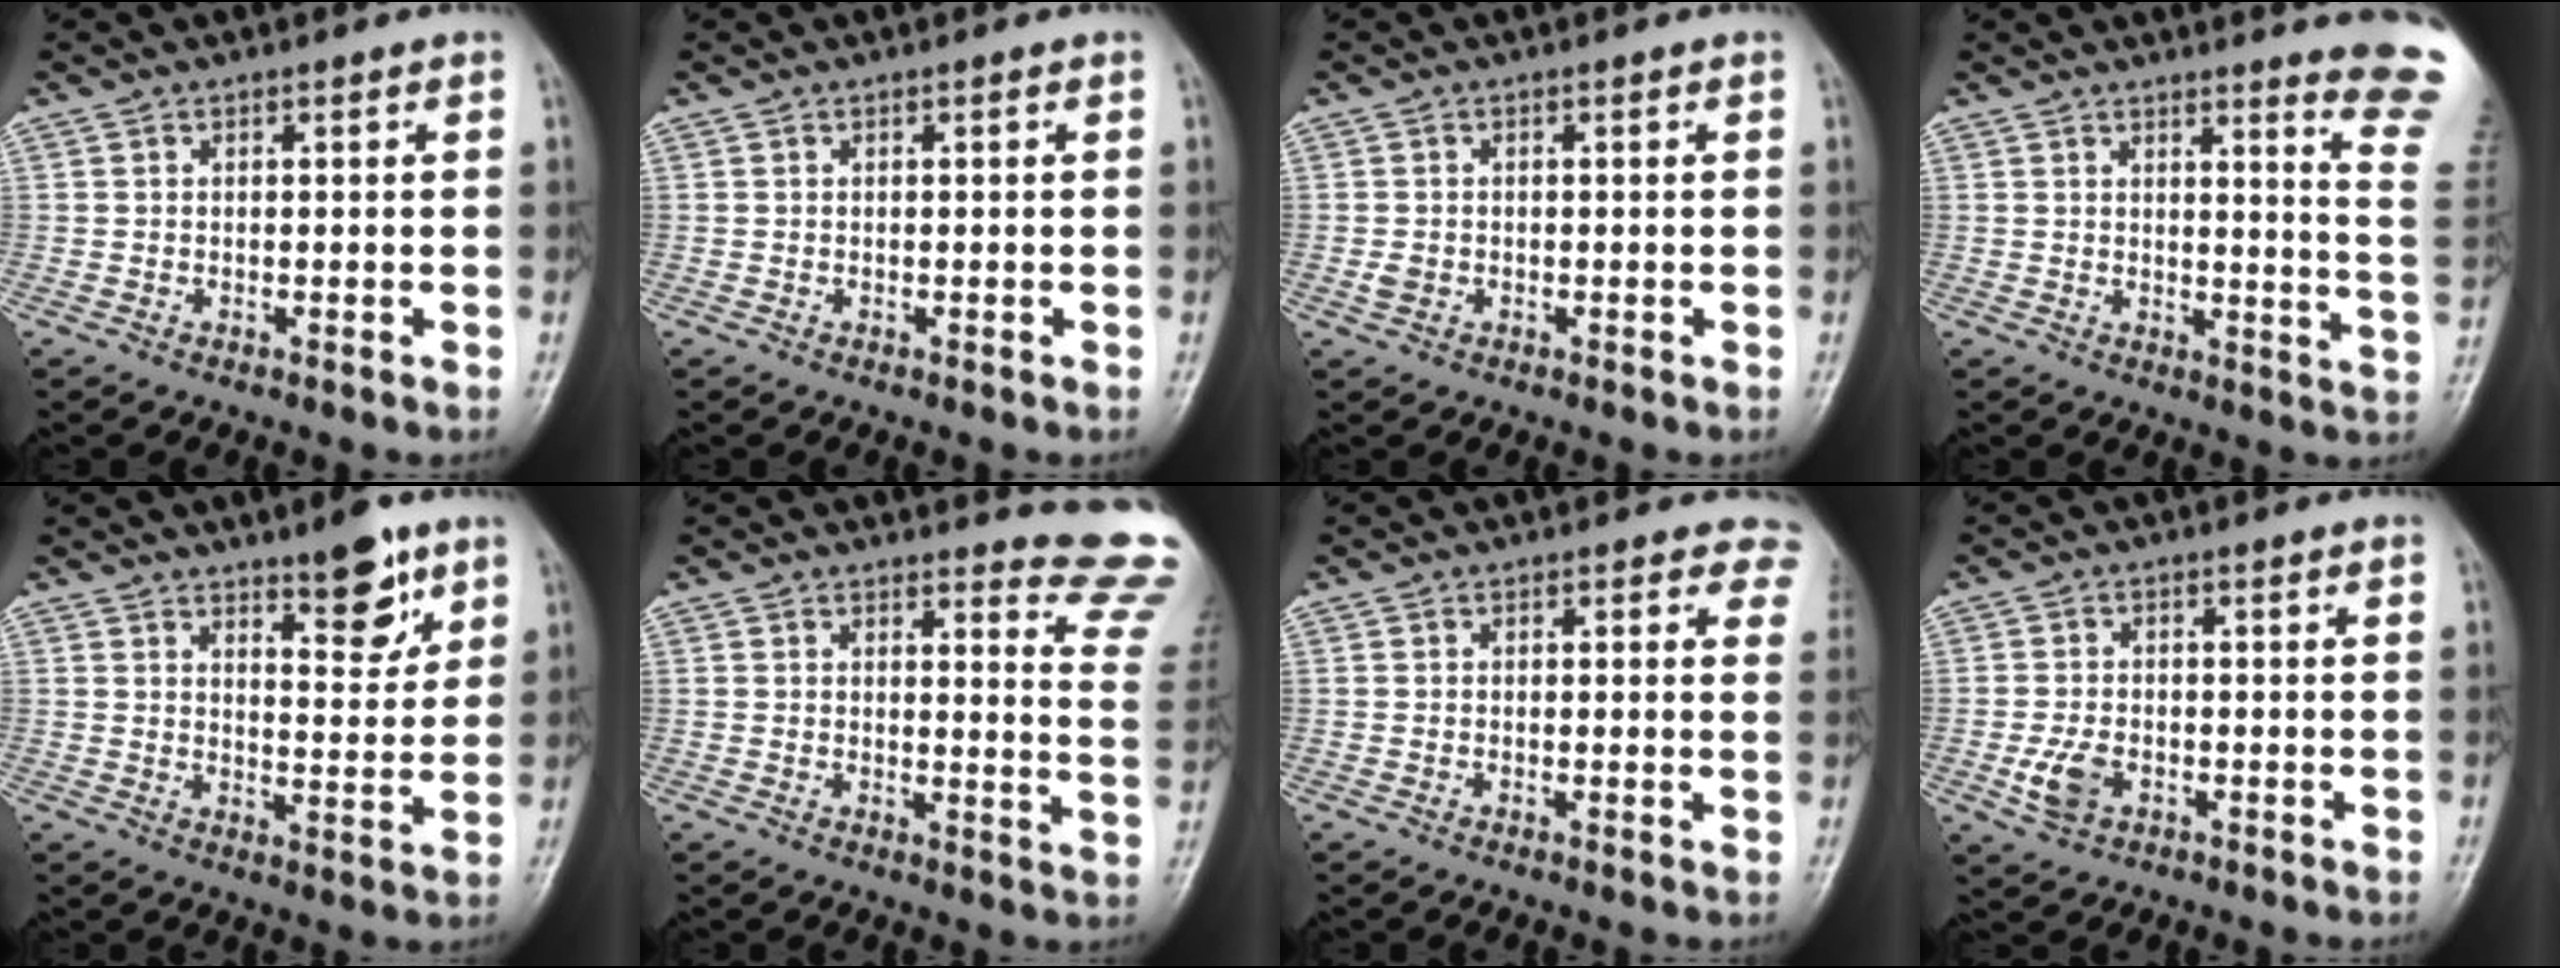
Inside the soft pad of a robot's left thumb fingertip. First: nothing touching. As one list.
[{"total": 0.0}, {"total": 1.6, "force": [-0.4, 1.3, 0.7], "torque": [-0.010, 0.001, -0.004]}, {"total": 13.7, "force": [11.9, -0.1, 6.8], "torque": [-0.063, -0.129, 0.116]}, {"total": 8.5, "force": [5.4, 3.1, 5.8], "torque": [-0.056, -0.037, 0.080]}, {"total": 13.0, "force": [12.6, 2.1, 2.7], "torque": [0.009, -0.138, 0.108]}, {"total": 3.5, "force": [2.3, 2.3, 1.4], "torque": [0.019, -0.006, 0.003]}, {"total": 4.7, "force": [-1.6, 3.2, 3.0], "torque": [-0.059, 0.002, -0.027]}]